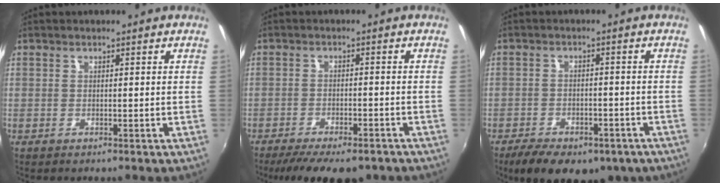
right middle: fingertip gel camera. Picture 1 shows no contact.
{"total": 12.7, "force": [-9.9, 4.1, 6.9], "torque": [-0.141, -0.036, -0.146]}
{"total": 14.1, "force": [-9.7, 6.9, 7.5], "torque": [-0.161, -0.017, -0.129]}